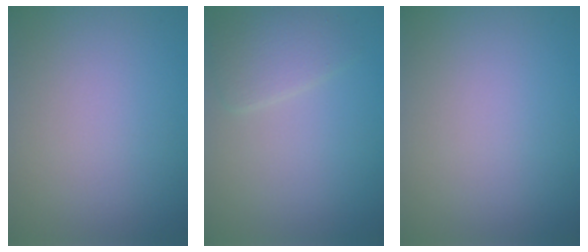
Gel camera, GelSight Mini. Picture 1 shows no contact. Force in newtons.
{"total": 2.4, "press": 2.4, "slide": 0.0}
{"total": 0.0}